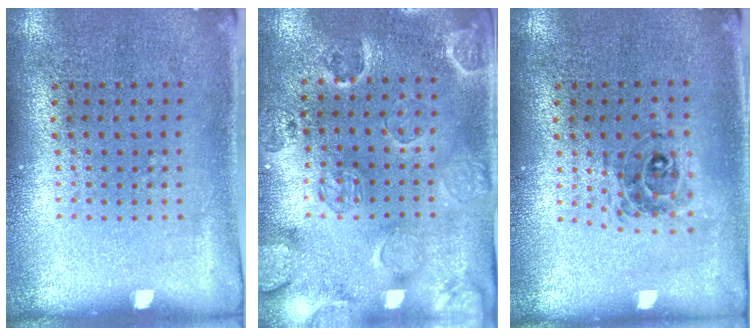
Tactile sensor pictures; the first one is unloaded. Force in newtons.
{"total": 2.4, "press": 2.1, "slide": 1.1}
{"total": 0.8, "press": 0.8, "slide": 0.1}